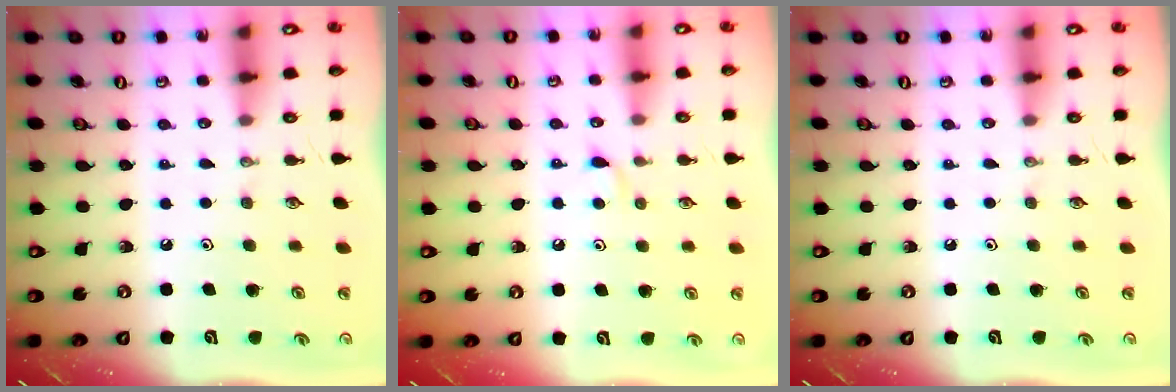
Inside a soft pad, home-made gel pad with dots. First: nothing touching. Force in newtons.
{"total": 3.8, "press": 3.8, "slide": 0.6}
{"total": 0.0}